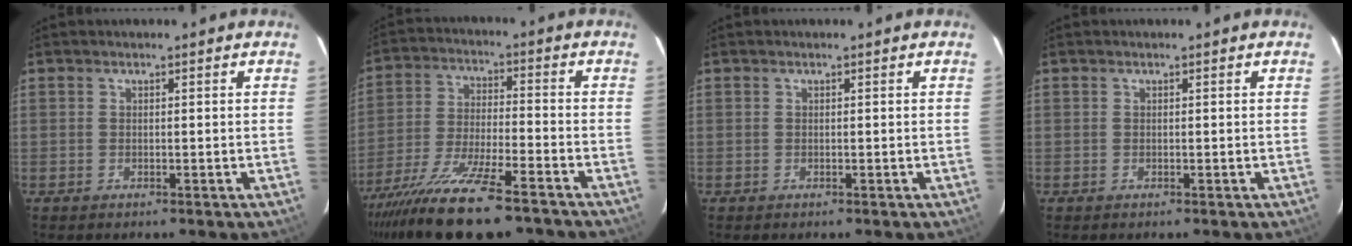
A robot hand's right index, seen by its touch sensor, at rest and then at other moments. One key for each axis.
{"total": 20.4, "fx": -16.1, "fy": 3.9, "fz": 11.9, "tx": -0.240, "ty": -0.057, "tz": -0.277}
{"total": 0.0}
{"total": 0.0}